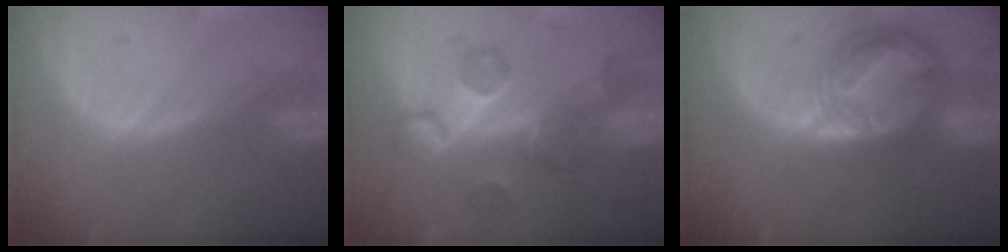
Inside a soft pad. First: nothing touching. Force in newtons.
{"total": 8.4, "press": 7.6, "slide": 3.6}
{"total": 8.8, "press": 8.8, "slide": 0.6}